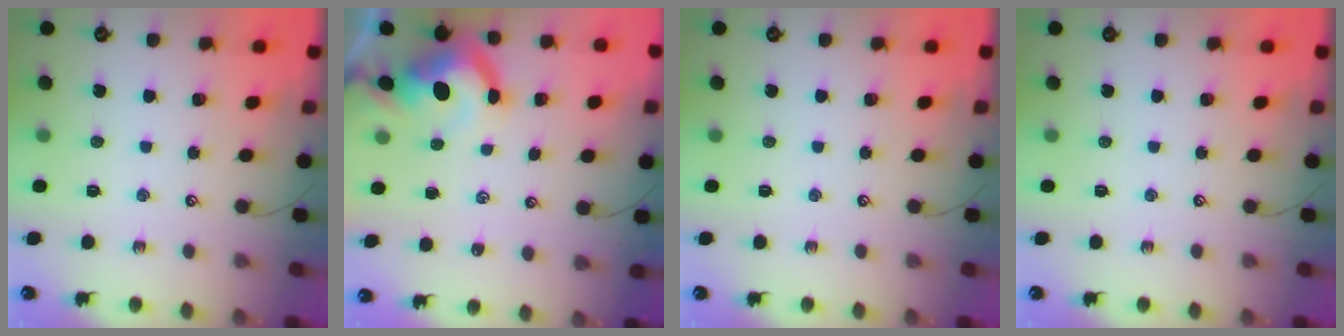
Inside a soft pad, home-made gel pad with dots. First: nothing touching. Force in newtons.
{"total": 10.4, "press": 10.3, "slide": 1.6}
{"total": 0.0}
{"total": 0.0}